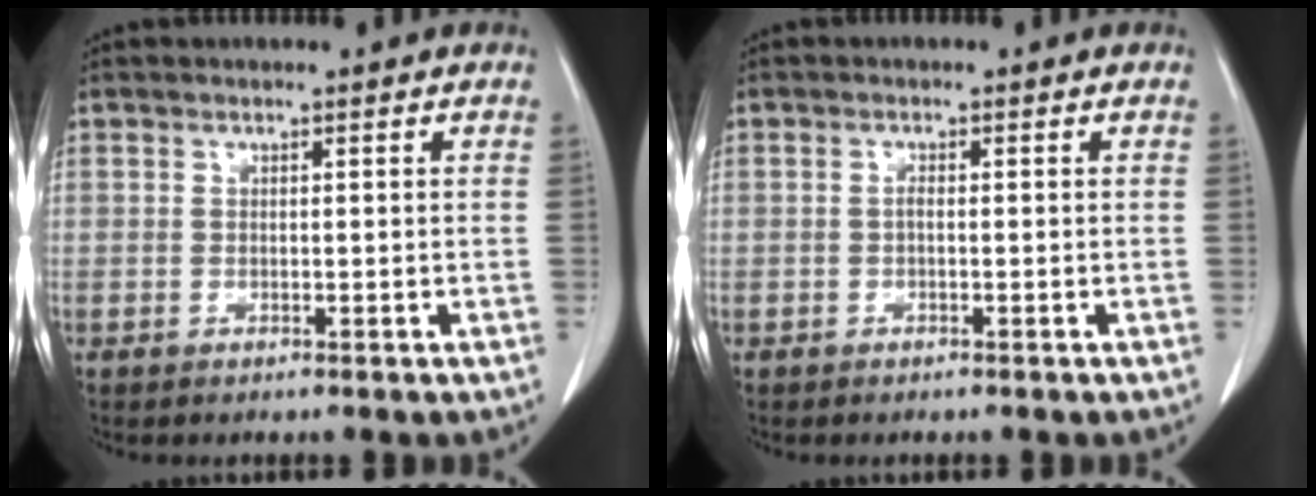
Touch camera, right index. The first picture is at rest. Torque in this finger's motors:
{"motor_torque": [0.03, 0.03, 0.00, 0.01]}